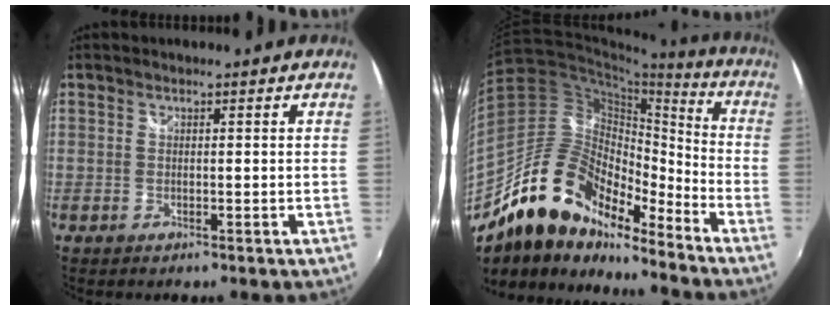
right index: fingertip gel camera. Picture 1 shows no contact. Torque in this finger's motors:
{"motor_torque": [0.71, -0.90, 0.07, -0.21]}